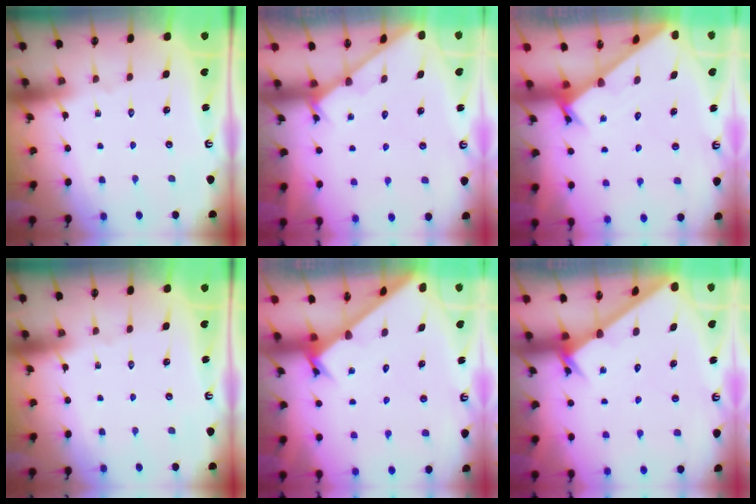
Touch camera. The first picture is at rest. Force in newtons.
{"total": 2.2, "press": 2.2, "slide": 0.2}
{"total": 1.7, "press": 1.7, "slide": 0.1}
{"total": 0.0}
{"total": 2.4, "press": 2.4, "slide": 0.1}
{"total": 2.3, "press": 2.3, "slide": 0.2}